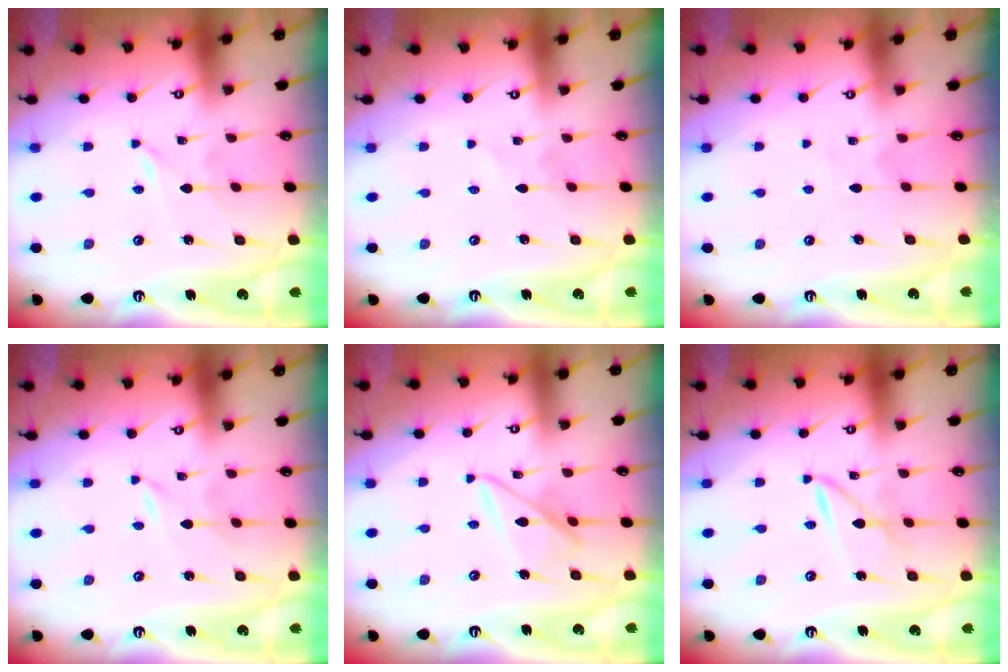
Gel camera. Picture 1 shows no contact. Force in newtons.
{"total": 0.6, "press": 0.6, "slide": 0.1}
{"total": 3.7, "press": 3.7, "slide": 0.3}
{"total": 0.0}
{"total": 9.5, "press": 9.5, "slide": 0.7}
{"total": 3.7, "press": 3.7, "slide": 0.2}